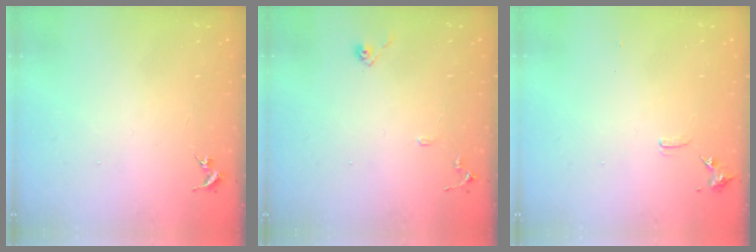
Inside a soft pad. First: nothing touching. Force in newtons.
{"total": 8.0, "press": 8.0, "slide": 0.8}
{"total": 6.8, "press": 6.7, "slide": 0.9}